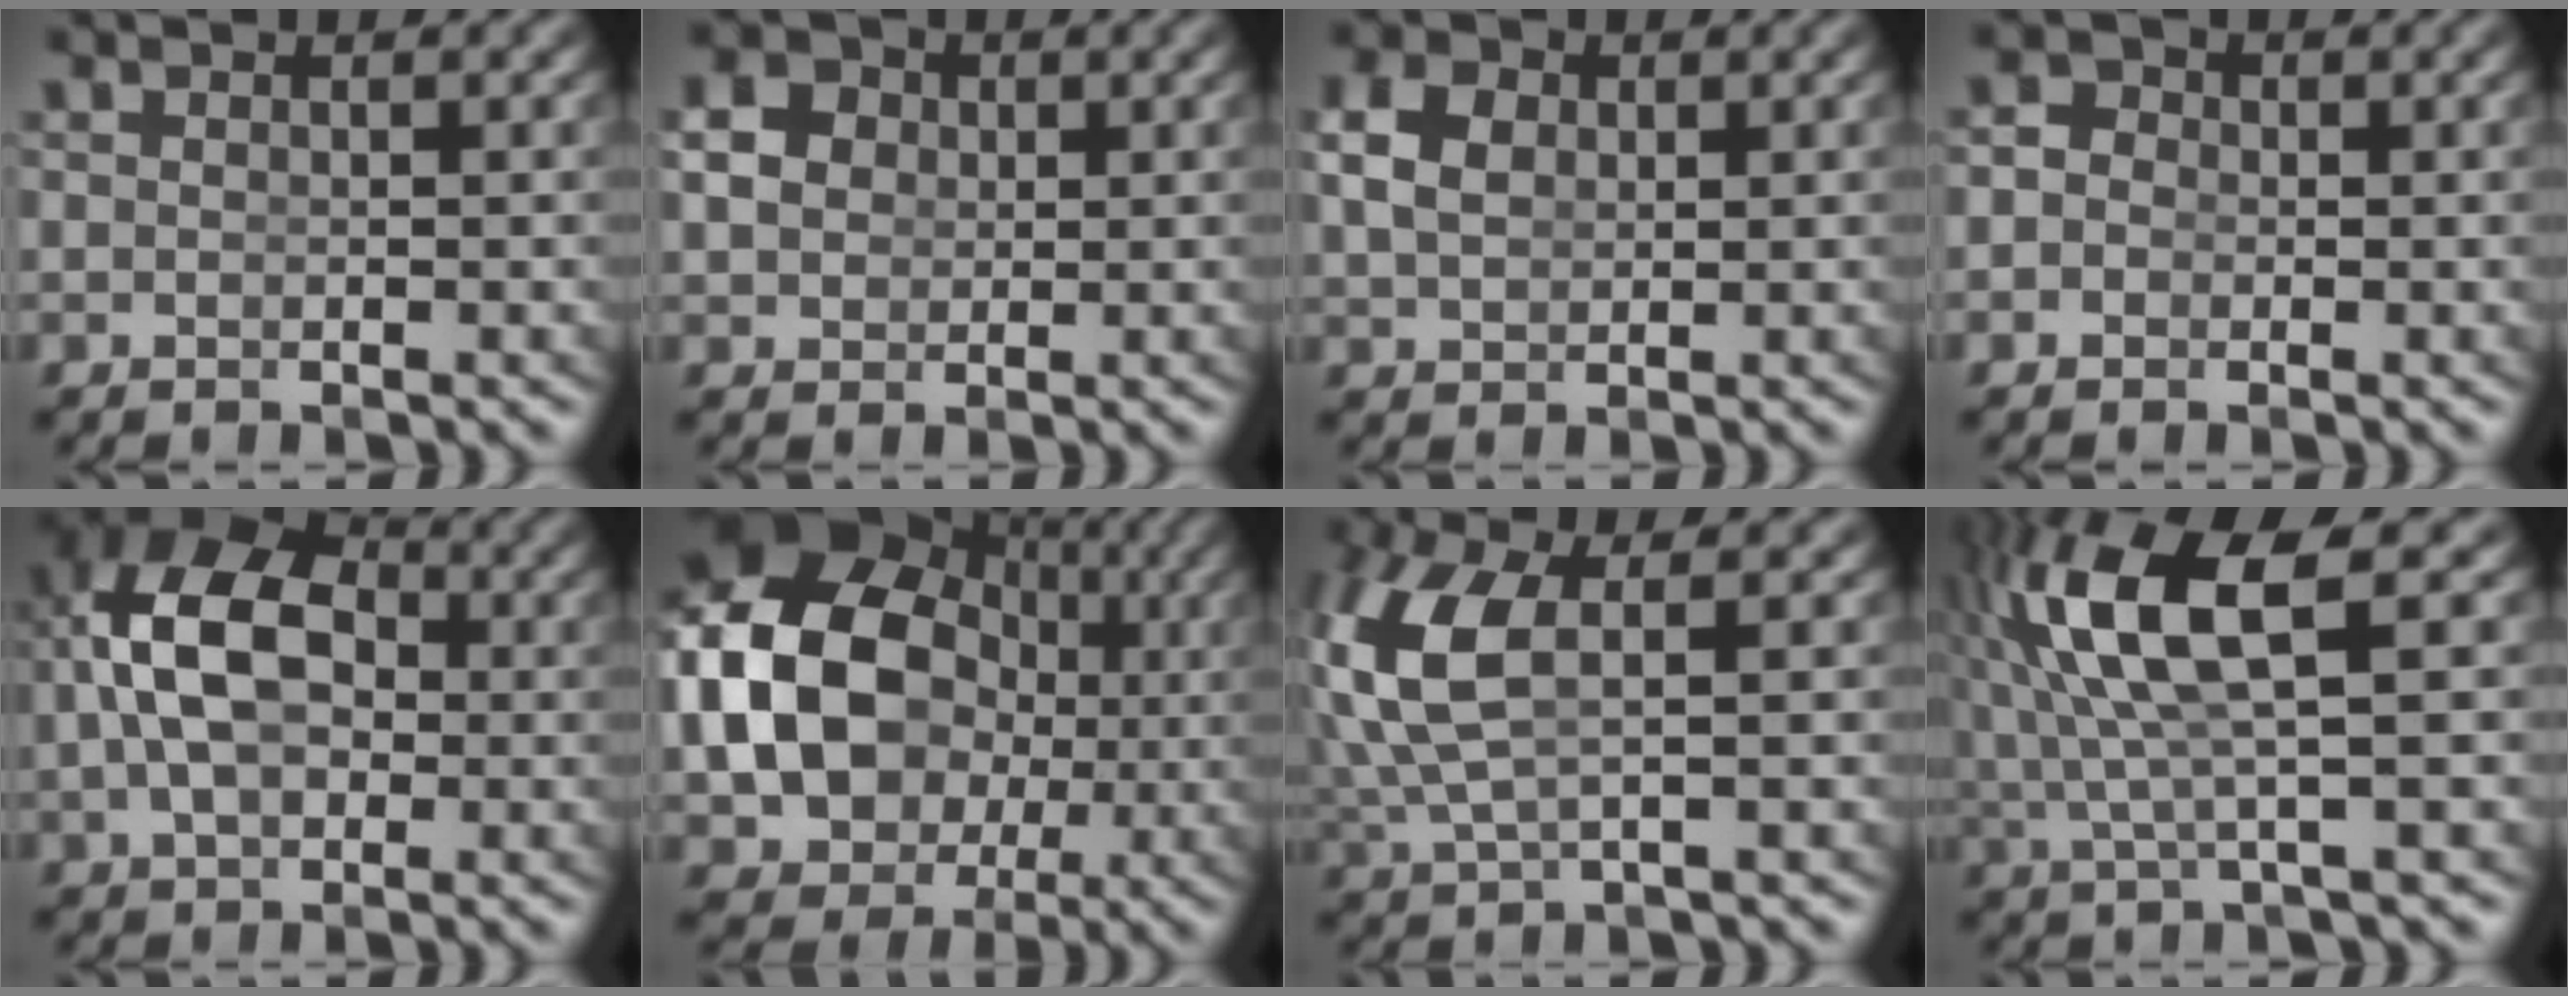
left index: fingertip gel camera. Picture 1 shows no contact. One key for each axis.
{"total": 3.4, "fx": 1.0, "fy": 2.8, "fz": 1.7, "tx": -0.033, "ty": -0.012, "tz": 0.025}
{"total": 3.6, "fx": 1.0, "fy": 2.8, "fz": 2.0, "tx": -0.039, "ty": -0.011, "tz": 0.028}
{"total": 2.2, "fx": -0.1, "fy": 2.1, "fz": 0.8, "tx": -0.006, "ty": -0.002, "tz": -0.012}
{"total": 9.0, "fx": 1.1, "fy": 6.0, "fz": 6.7, "tx": -0.129, "ty": -0.006, "tz": 0.019}
{"total": 15.6, "fx": 1.5, "fy": 12.5, "fz": 9.2, "tx": -0.199, "ty": -0.055, "tz": 0.047}
{"total": 5.9, "fx": 1.2, "fy": 2.9, "fz": 5.0, "tx": -0.137, "ty": -0.012, "tz": 0.035}
{"total": 8.4, "fx": 2.1, "fy": 2.8, "fz": 7.6, "tx": -0.157, "ty": -0.007, "tz": 0.044}